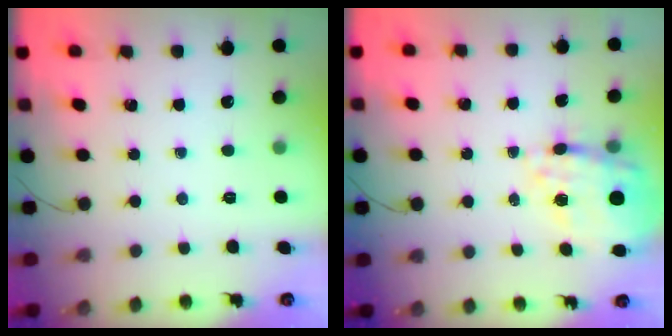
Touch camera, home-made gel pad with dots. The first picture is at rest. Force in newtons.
{"total": 18.9, "press": 18.5, "slide": 3.8}